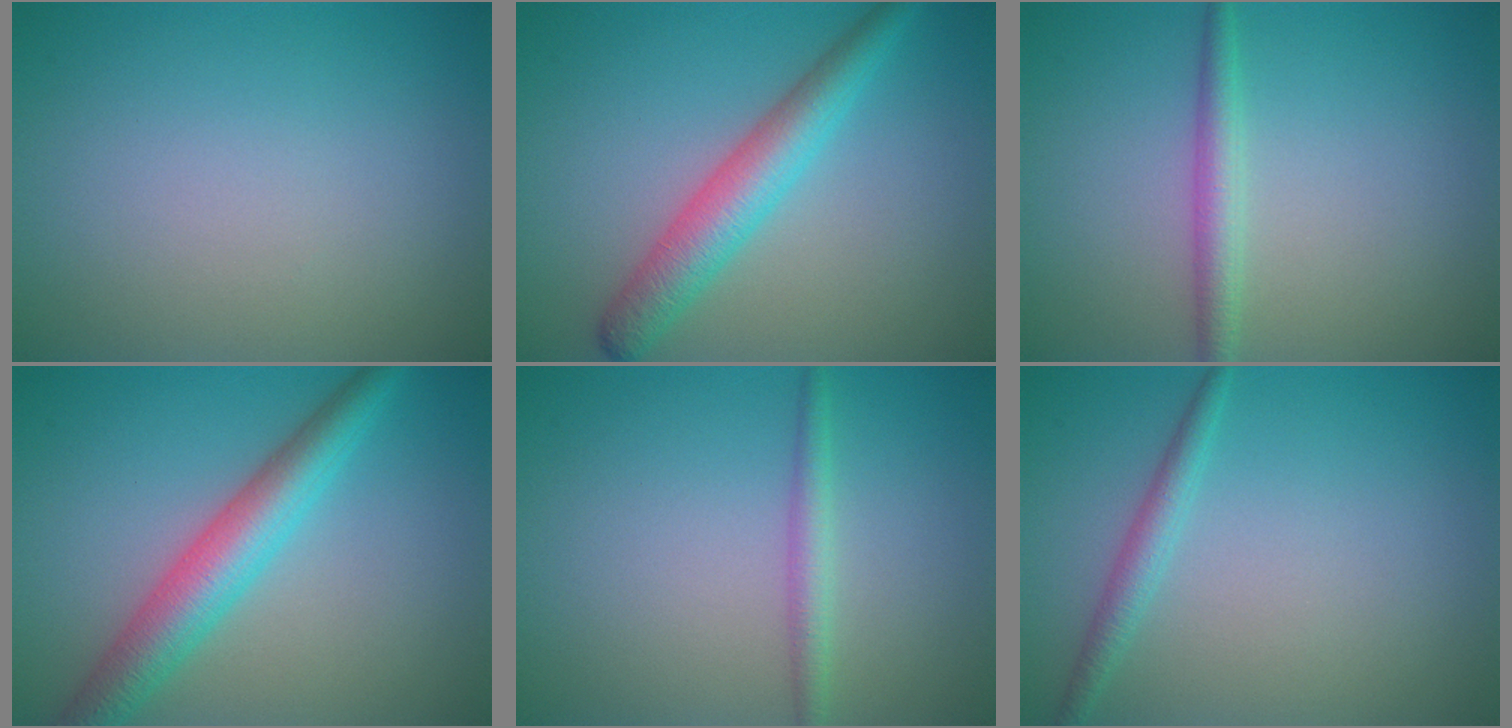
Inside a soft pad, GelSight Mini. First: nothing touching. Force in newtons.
{"total": 4.5, "press": 4.5, "slide": 0.1}
{"total": 2.2, "press": 2.2, "slide": 0.0}
{"total": 5.5, "press": 5.5, "slide": 0.1}
{"total": 1.7, "press": 1.7, "slide": 0.1}
{"total": 1.8, "press": 1.8, "slide": 0.0}